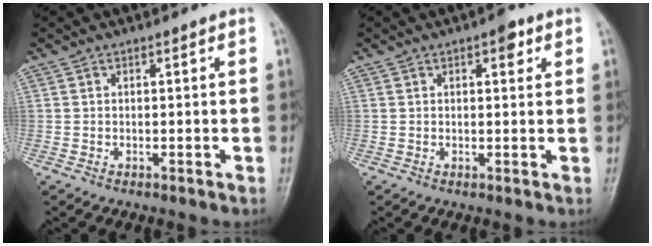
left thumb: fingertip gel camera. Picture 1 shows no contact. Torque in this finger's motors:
{"motor_torque": [0.13, 0.13, 0.06, -0.18, 0.00]}